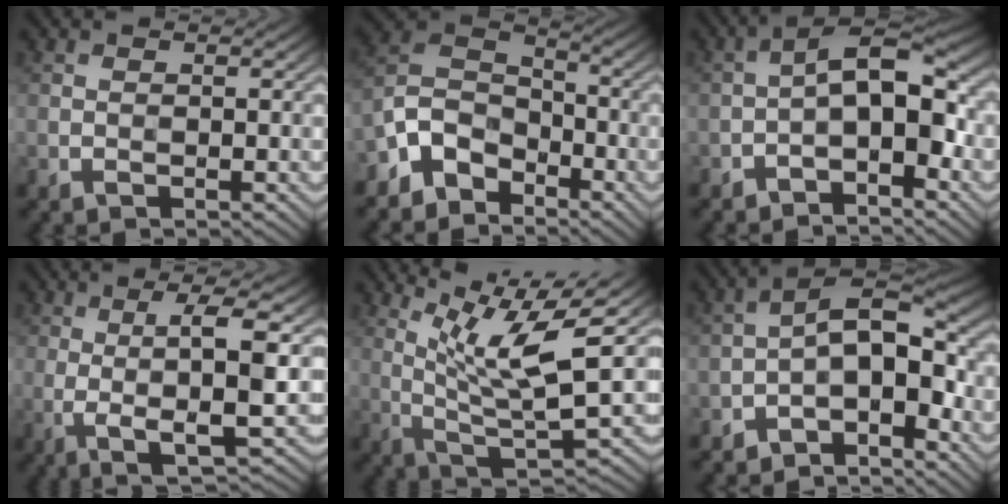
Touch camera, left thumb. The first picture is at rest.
{"total": 7.3, "force": [-5.2, 4.3, 2.7], "torque": [-0.063, -0.004, -0.120]}
{"total": 8.4, "force": [-2.7, 3.2, 7.3], "torque": [-0.107, 0.006, -0.045]}
{"total": 7.9, "force": [1.1, 1.3, 7.8], "torque": [-0.124, 0.010, 0.020]}
{"total": 10.1, "force": [5.0, 1.9, 8.5], "torque": [-0.157, 0.009, 0.098]}
{"total": 9.7, "force": [-4.2, 4.0, 7.8], "torque": [-0.113, -0.001, -0.074]}